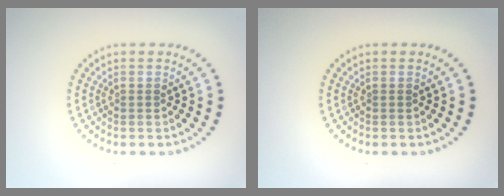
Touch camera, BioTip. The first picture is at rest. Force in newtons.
{"total": 0.0}